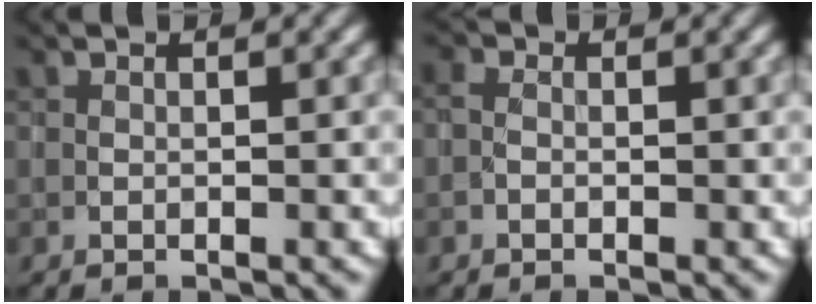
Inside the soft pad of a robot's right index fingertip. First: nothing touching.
{"total": 1.1, "force": [-0.4, 0.8, 0.6], "torque": [-0.012, 0.001, -0.010]}